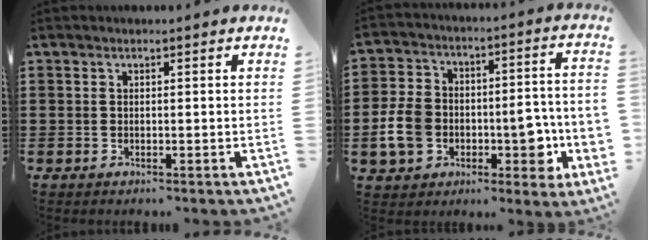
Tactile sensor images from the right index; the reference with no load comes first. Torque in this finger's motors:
{"motor_torque": [1.77, -0.36, 1.05, 0.21]}